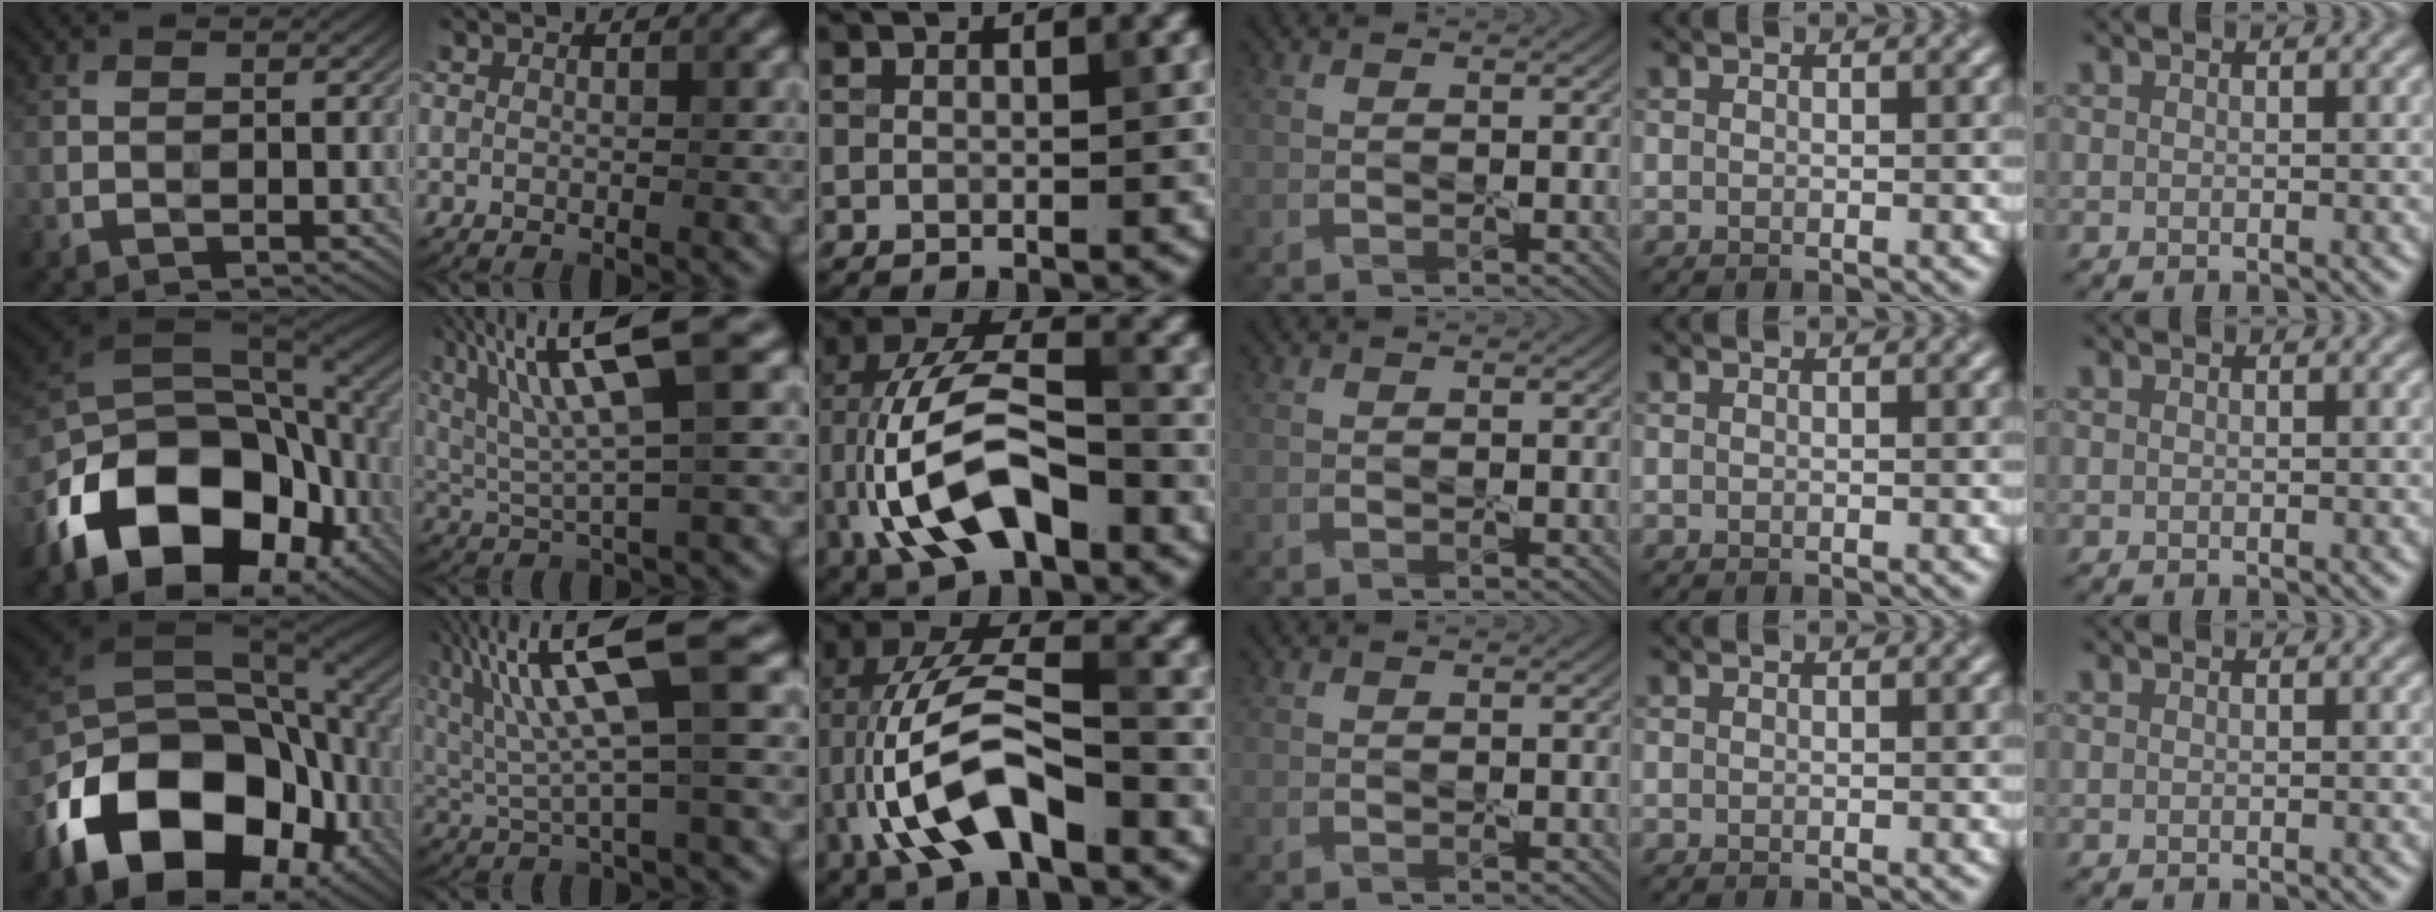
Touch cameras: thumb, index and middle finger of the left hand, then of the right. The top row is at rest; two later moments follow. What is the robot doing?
{"motion": "peel", "object": "sticker"}